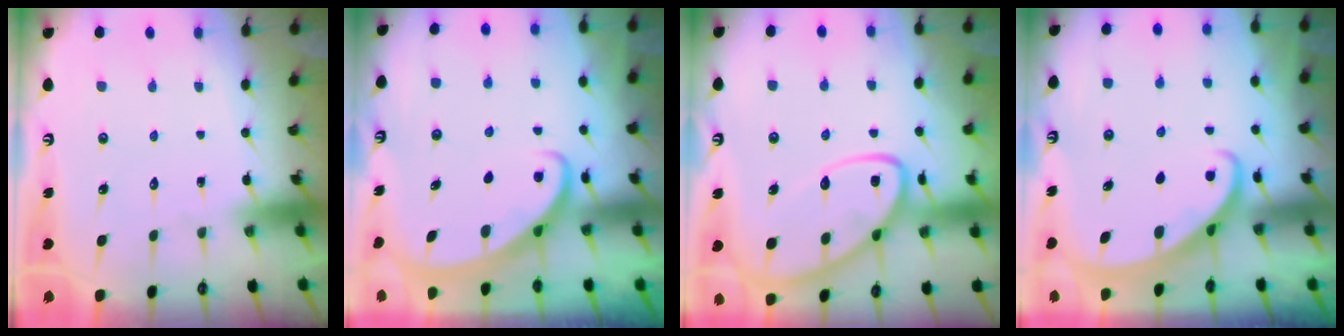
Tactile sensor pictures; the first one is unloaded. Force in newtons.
{"total": 2.6, "press": 2.5, "slide": 0.3}
{"total": 13.3, "press": 13.3, "slide": 1.0}
{"total": 2.2, "press": 2.2, "slide": 0.3}